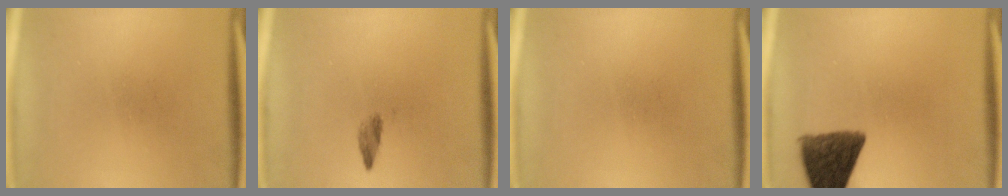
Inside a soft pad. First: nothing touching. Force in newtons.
{"total": 1.4}
{"total": 0.0}
{"total": 10.8}